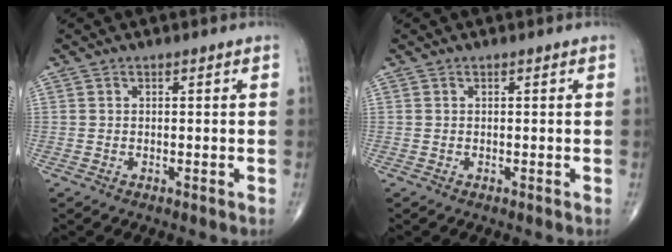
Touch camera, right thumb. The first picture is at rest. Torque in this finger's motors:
{"motor_torque": [0.10, 0.10, -0.04, 0.04, 0.01]}